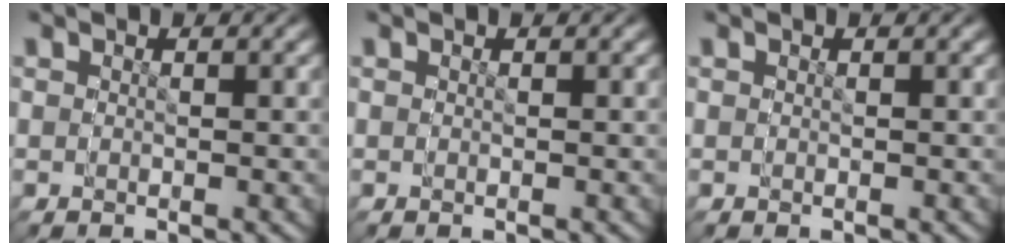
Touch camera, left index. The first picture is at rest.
{"total": 0.0}
{"total": 0.0}